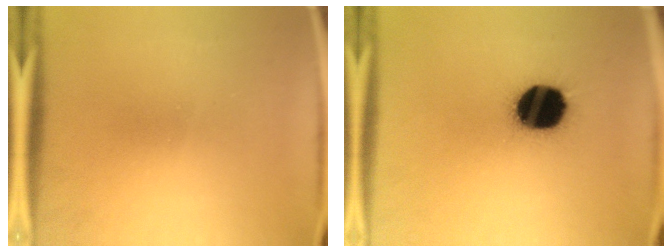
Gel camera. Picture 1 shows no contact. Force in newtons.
{"total": 18.0}